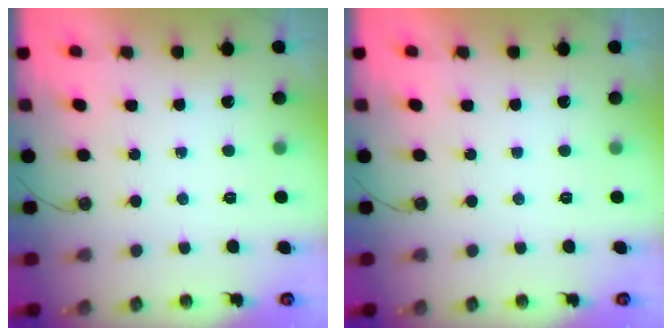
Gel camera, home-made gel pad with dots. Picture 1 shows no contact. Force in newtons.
{"total": 0.0}